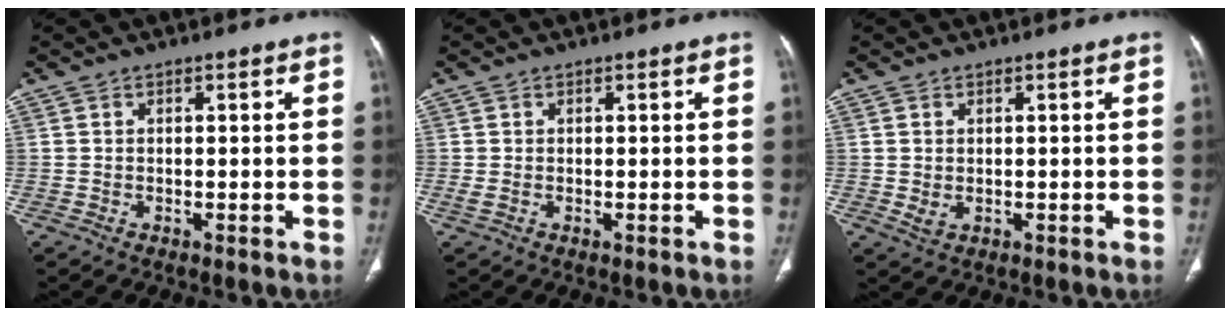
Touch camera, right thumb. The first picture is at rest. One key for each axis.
{"total": 0.9, "fx": -0.1, "fy": 0.5, "fz": 0.7, "tx": -0.021, "ty": -0.003, "tz": 0.001}
{"total": 2.0, "fx": 0.0, "fy": 1.4, "fz": 1.4, "tx": -0.030, "ty": -0.005, "tz": 0.007}